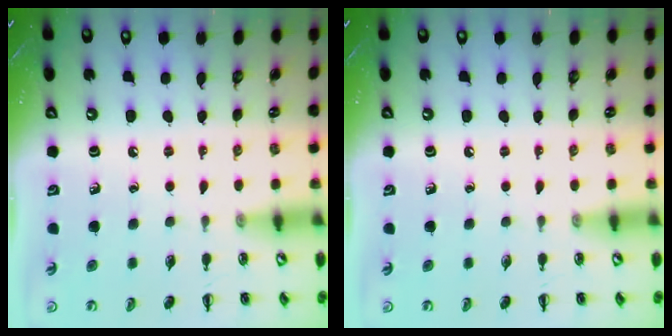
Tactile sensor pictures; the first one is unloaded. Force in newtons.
{"total": 0.0}